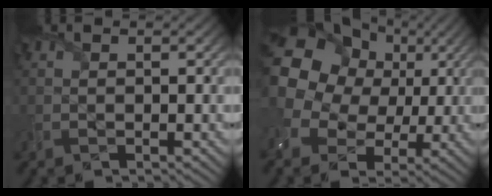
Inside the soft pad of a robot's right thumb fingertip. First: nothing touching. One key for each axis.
{"total": 17.0, "fx": 4.5, "fy": 13.9, "fz": 8.6, "tx": -0.236, "ty": 0.021, "tz": 0.079}